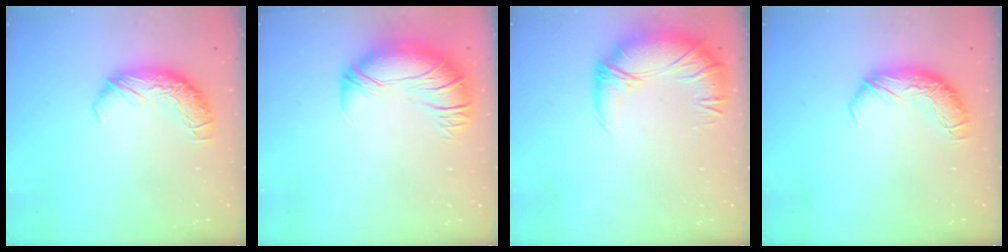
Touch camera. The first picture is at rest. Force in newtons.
{"total": 2.8, "press": 0.2, "slide": 2.8}
{"total": 2.7, "press": 0.8, "slide": 2.6}
{"total": 0.0}